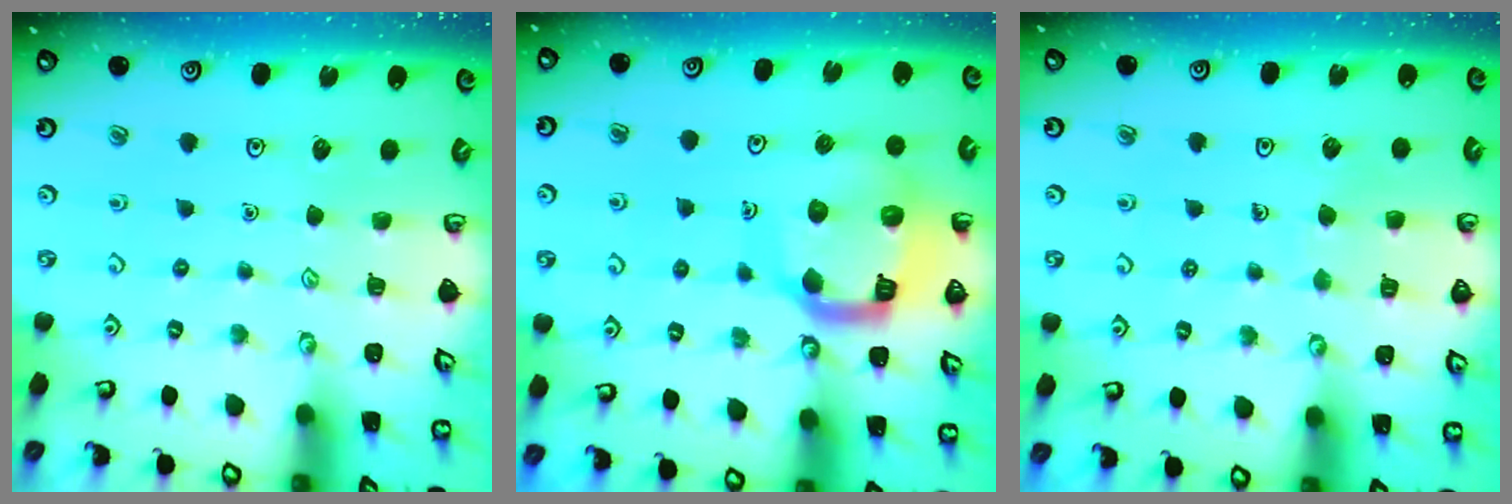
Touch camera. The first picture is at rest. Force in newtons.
{"total": 16.4, "press": 16.3, "slide": 2.0}
{"total": 3.7, "press": 3.7, "slide": 0.2}